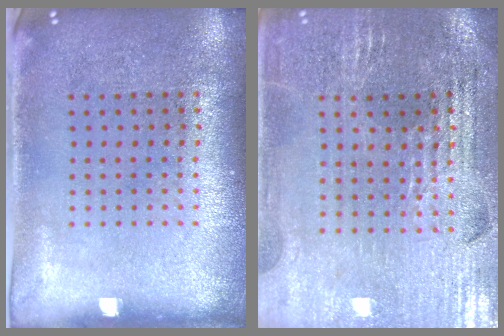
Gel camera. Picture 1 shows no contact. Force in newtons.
{"total": 2.9, "press": 2.8, "slide": 0.4}